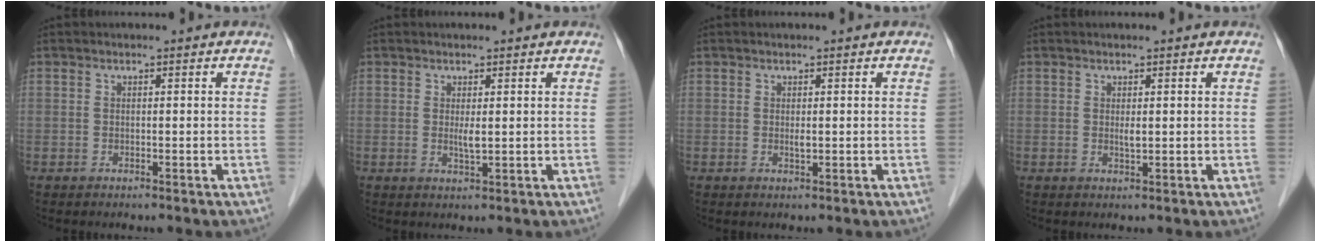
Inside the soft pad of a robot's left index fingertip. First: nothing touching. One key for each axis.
{"total": 1.6, "fx": 0.3, "fy": 0.2, "fz": 1.5, "tx": -0.034, "ty": -0.004, "tz": 0.009}
{"total": 0.7, "fx": 0.2, "fy": 0.2, "fz": 0.7, "tx": -0.016, "ty": -0.002, "tz": 0.003}
{"total": 1.0, "fx": 0.3, "fy": 0.2, "fz": 1.0, "tx": -0.022, "ty": -0.002, "tz": 0.007}